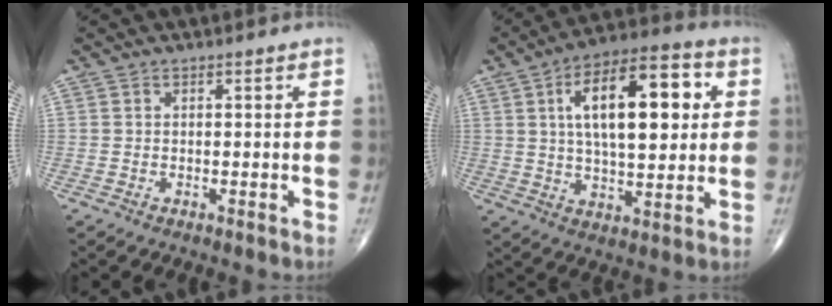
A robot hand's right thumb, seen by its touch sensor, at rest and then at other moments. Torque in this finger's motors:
{"motor_torque": [1.19, 3.46, 1.83, 0.46, 0.33]}